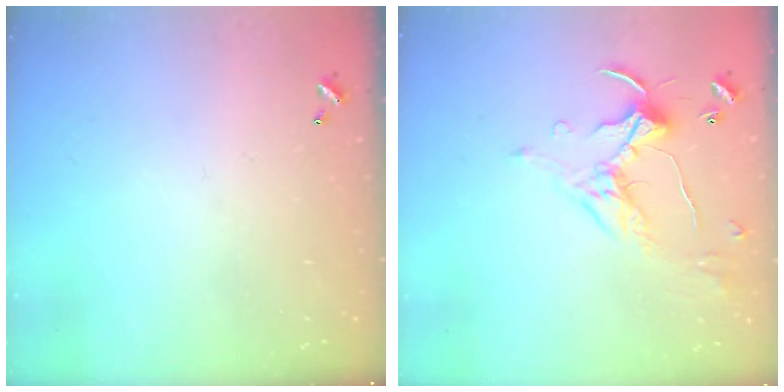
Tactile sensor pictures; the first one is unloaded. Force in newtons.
{"total": 1.7, "press": 1.5, "slide": 0.8}